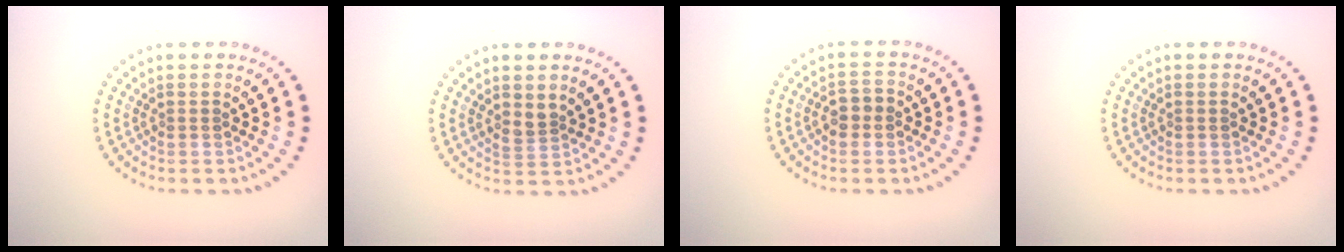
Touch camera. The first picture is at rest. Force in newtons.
{"total": 1.5, "press": 1.2, "slide": 0.9}
{"total": 1.9, "press": 1.8, "slide": 0.3}
{"total": 0.0}